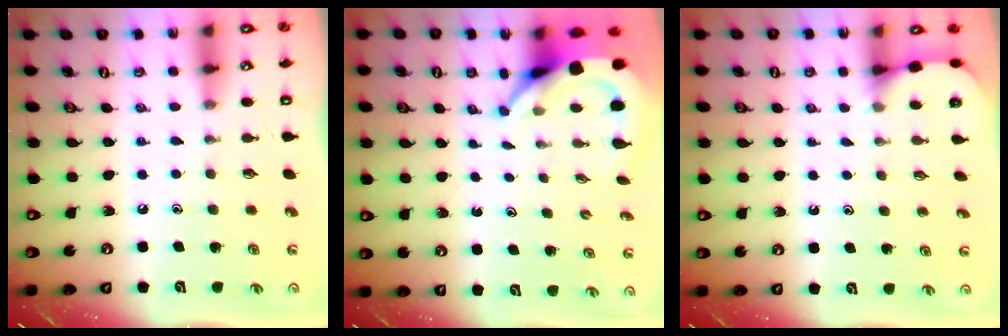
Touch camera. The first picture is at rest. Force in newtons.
{"total": 5.6, "press": 5.6, "slide": 0.7}
{"total": 3.5, "press": 3.4, "slide": 0.3}